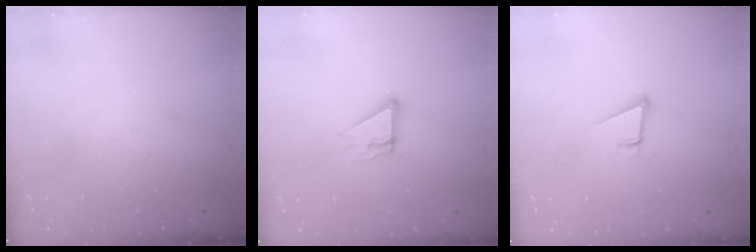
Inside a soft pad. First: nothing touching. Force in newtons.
{"total": 5.5, "press": 5.5, "slide": 0.3}
{"total": 4.4, "press": 3.8, "slide": 2.3}